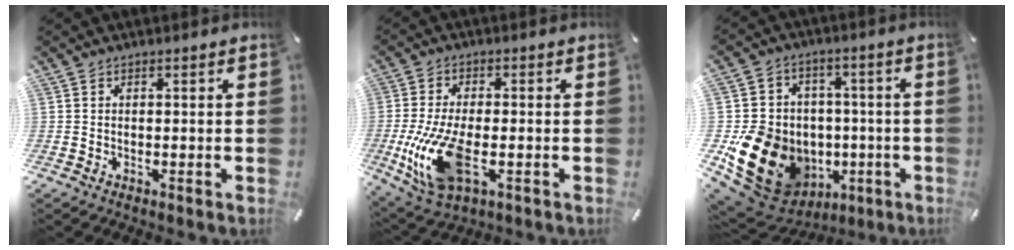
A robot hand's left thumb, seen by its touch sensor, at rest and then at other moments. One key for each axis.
{"total": 14.7, "fx": -3.1, "fy": 7.3, "fz": 12.4, "tx": -0.269, "ty": -0.015, "tz": -0.048}
{"total": 18.6, "fx": -4.6, "fy": 15.5, "fz": 9.3, "tx": -0.163, "ty": 0.015, "tz": -0.051}